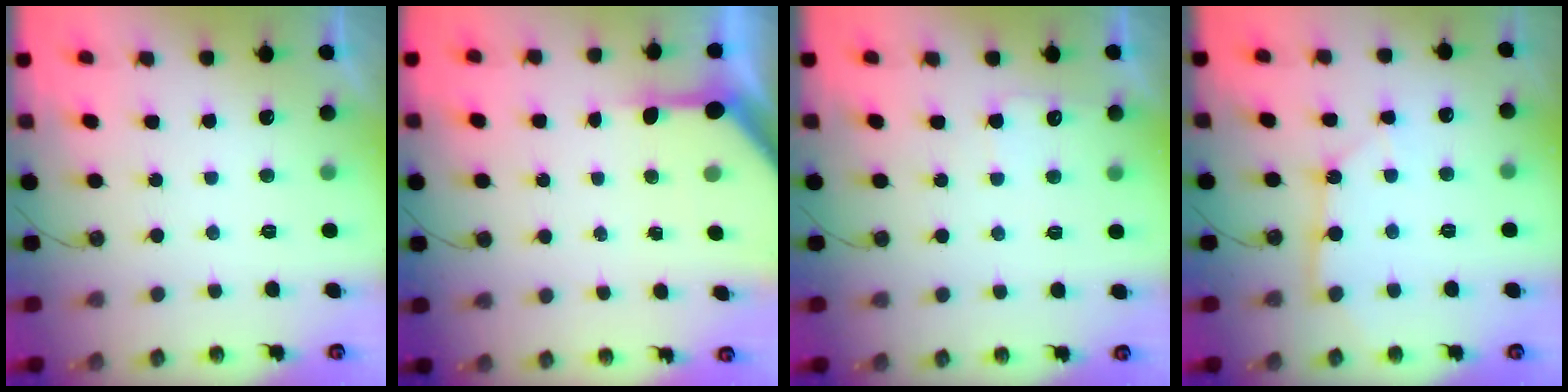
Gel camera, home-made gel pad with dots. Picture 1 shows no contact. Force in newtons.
{"total": 5.6, "press": 5.6, "slide": 0.4}
{"total": 6.0, "press": 5.9, "slide": 0.4}
{"total": 7.8, "press": 7.7, "slide": 0.9}